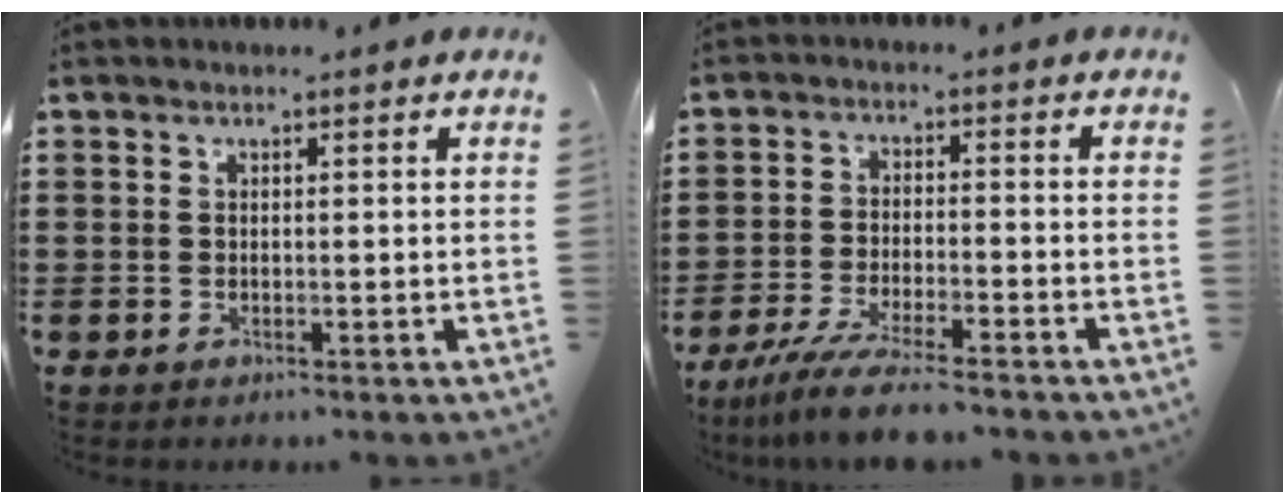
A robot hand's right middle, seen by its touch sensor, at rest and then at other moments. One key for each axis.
{"total": 6.5, "fx": -5.6, "fy": 0.2, "fz": 3.4, "tx": -0.078, "ty": -0.015, "tz": -0.110}